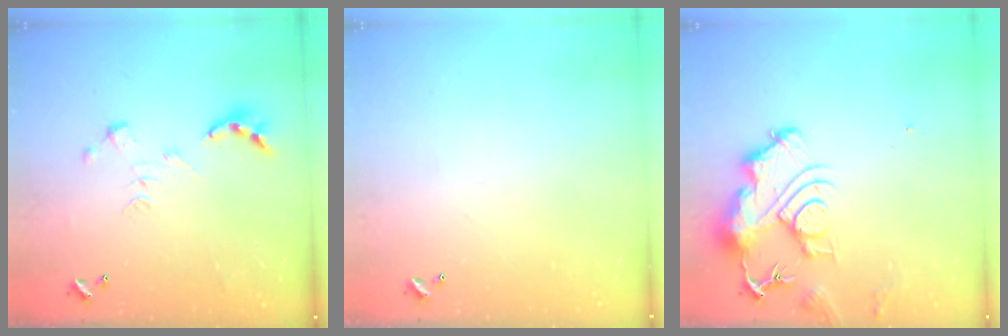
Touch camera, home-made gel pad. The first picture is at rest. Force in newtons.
{"total": 0.0}
{"total": 12.2, "press": 12.1, "slide": 1.4}